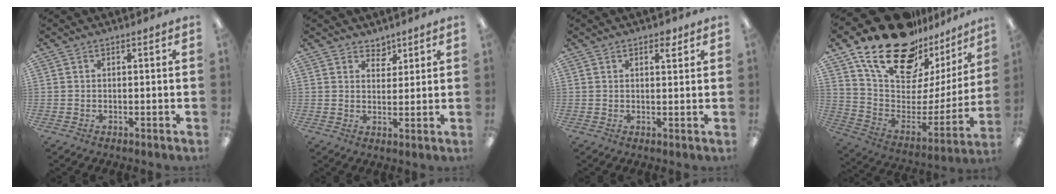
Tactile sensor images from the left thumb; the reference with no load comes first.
{"total": 3.7, "force": [3.1, 2.0, 0.2], "torque": [0.012, -0.021, 0.053]}
{"total": 2.9, "force": [2.0, 1.2, 1.7], "torque": [-0.012, -0.007, 0.029]}
{"total": 25.5, "force": [18.5, 11.9, 13.0], "torque": [-0.226, -0.112, 0.335]}